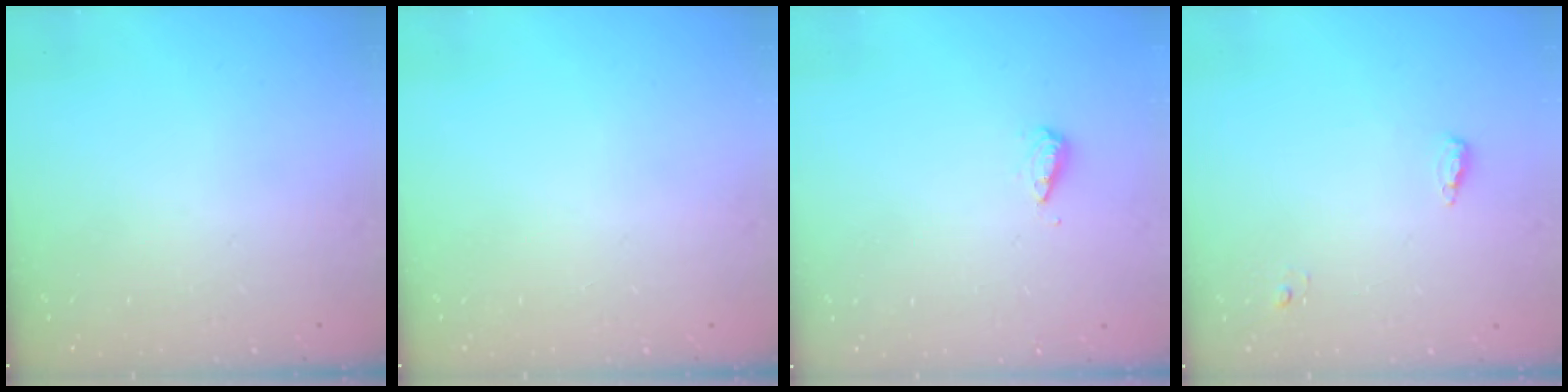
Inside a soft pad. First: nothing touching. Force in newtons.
{"total": 0.0}
{"total": 5.2, "press": 5.2, "slide": 0.5}
{"total": 4.6, "press": 4.4, "slide": 1.1}